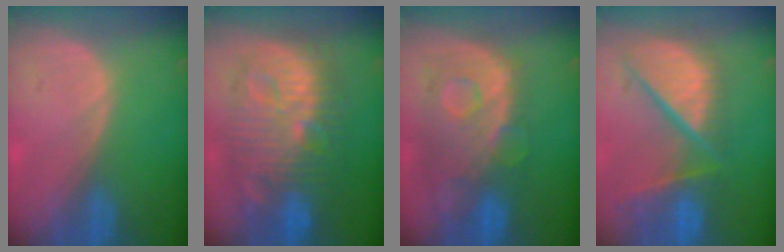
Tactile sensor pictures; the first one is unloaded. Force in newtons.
{"total": 13.5, "press": 13.4, "slide": 1.4}
{"total": 11.2, "press": 9.7, "slide": 5.6}
{"total": 12.3, "press": 10.1, "slide": 7.0}